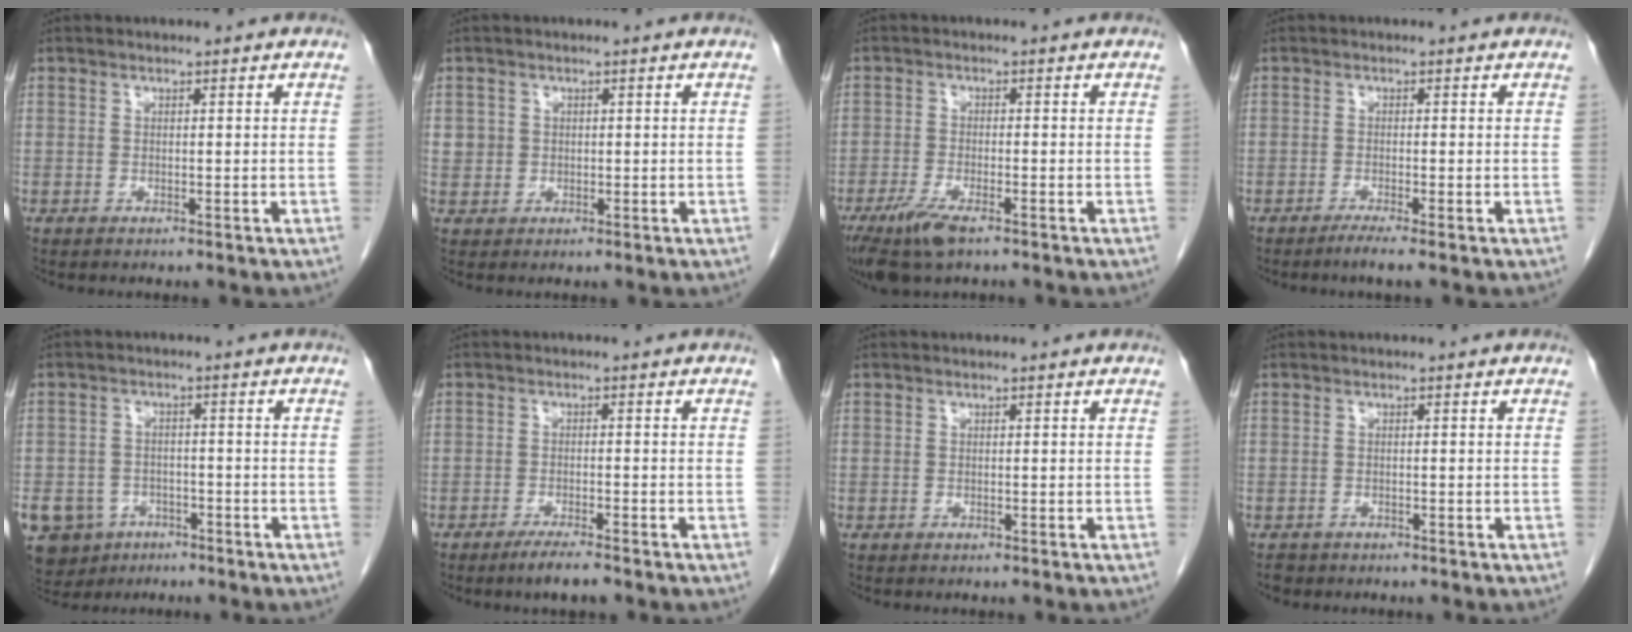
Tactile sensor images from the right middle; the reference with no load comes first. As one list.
[{"total": 2.3, "force": [0.5, 2.3, 0.3], "torque": [0.007, 0.008, 0.010]}, {"total": 6.4, "force": [-4.2, 1.6, 4.6], "torque": [-0.093, -0.016, -0.074]}, {"total": 2.2, "force": [-1.6, -0.6, 1.3], "torque": [-0.033, -0.007, -0.032]}, {"total": 10.2, "force": [-5.7, 7.9, 2.8], "torque": [-0.073, 0.004, -0.083]}, {"total": 3.5, "force": [-2.7, 0.1, 2.3], "torque": [-0.049, -0.009, -0.046]}, {"total": 0.0}, {"total": 1.3, "force": [-1.1, 0.8, 0.1], "torque": [-0.006, 0.000, -0.017]}]